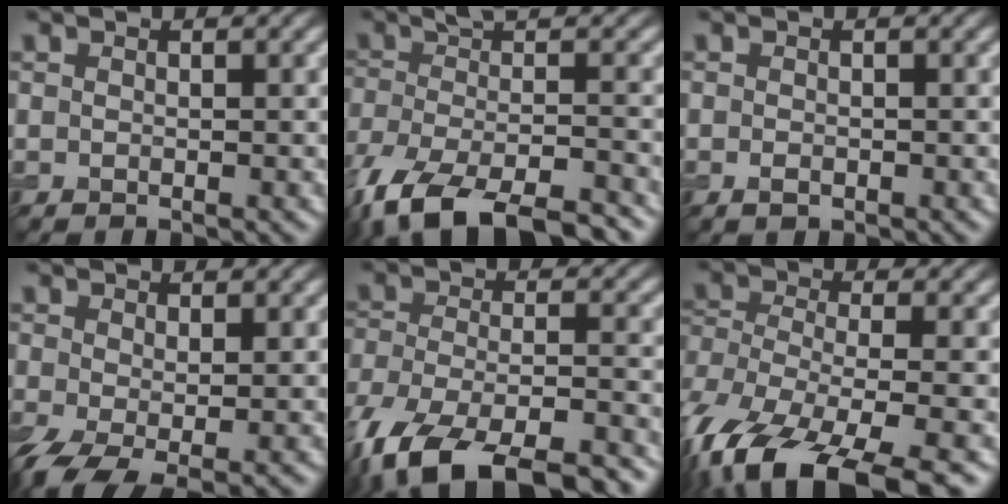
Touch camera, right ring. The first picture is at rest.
{"total": 11.0, "force": [-7.3, 3.2, 7.7], "torque": [-0.138, -0.018, -0.129]}
{"total": 0.7, "force": [-0.3, 0.4, 0.4], "torque": [-0.010, -0.002, -0.005]}
{"total": 5.3, "force": [-1.5, 2.7, 4.3], "torque": [-0.100, -0.019, -0.026]}
{"total": 13.8, "force": [-10.6, 5.2, 7.2], "torque": [-0.149, -0.035, -0.164]}
{"total": 12.4, "force": [-7.4, 4.9, 8.6], "torque": [-0.181, -0.023, -0.133]}